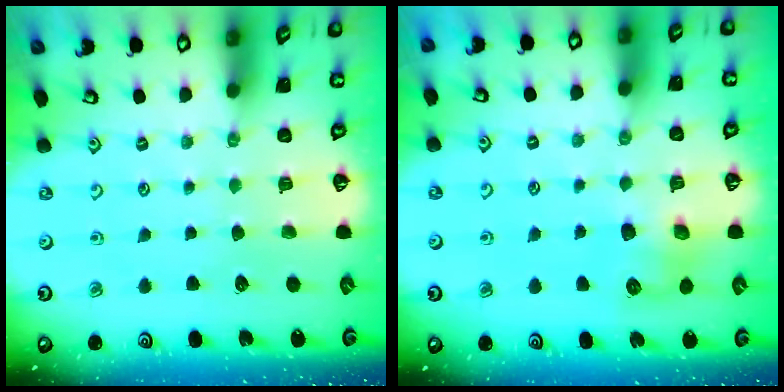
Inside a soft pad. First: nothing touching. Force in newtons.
{"total": 8.1, "press": 8.1, "slide": 0.4}